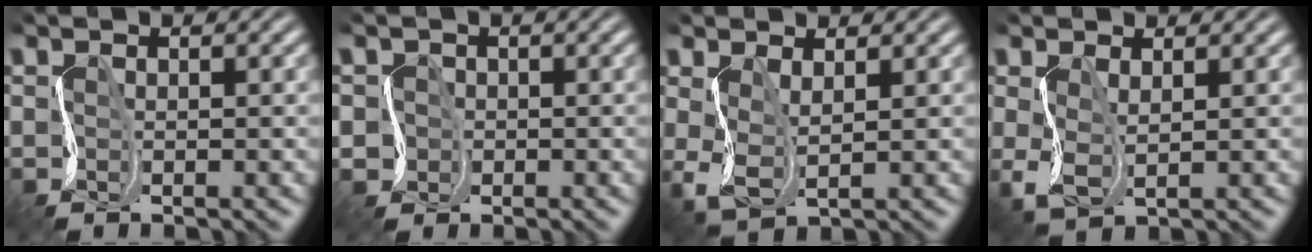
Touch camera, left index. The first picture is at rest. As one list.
[{"total": 1.3, "force": [-0.6, 1.0, -0.5], "torque": [0.003, -0.005, -0.004]}, {"total": 1.7, "force": [0.1, 0.8, 1.5], "torque": [-0.062, -0.005, 0.011]}, {"total": 1.3, "force": [0.0, 0.6, 1.2], "torque": [-0.053, -0.004, 0.008]}]